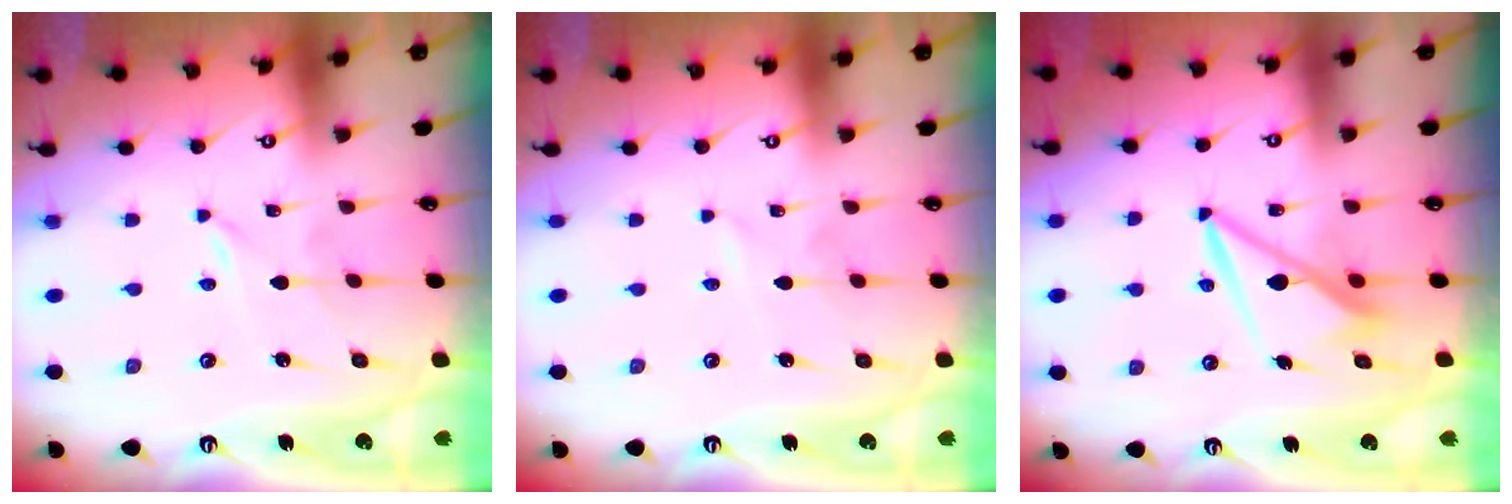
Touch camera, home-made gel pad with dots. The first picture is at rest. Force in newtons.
{"total": 1.7, "press": 1.7, "slide": 0.3}
{"total": 9.7, "press": 9.6, "slide": 1.1}